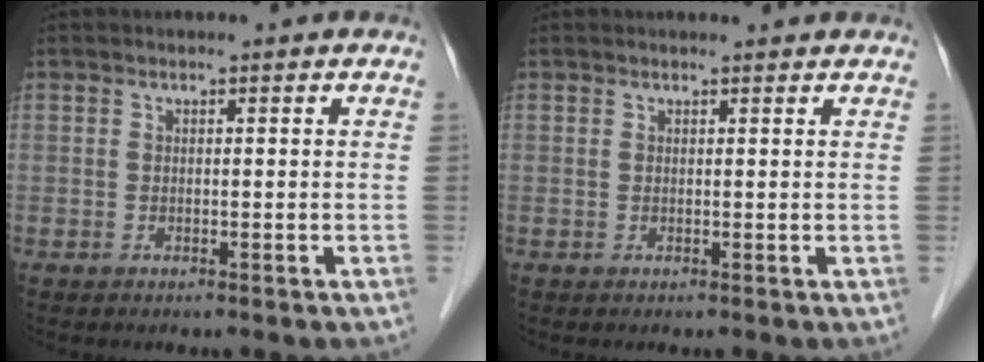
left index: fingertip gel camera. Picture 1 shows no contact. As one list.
[{"total": 2.4, "force": [2.4, 0.3, 0.4], "torque": [-0.012, 0.008, 0.022]}]